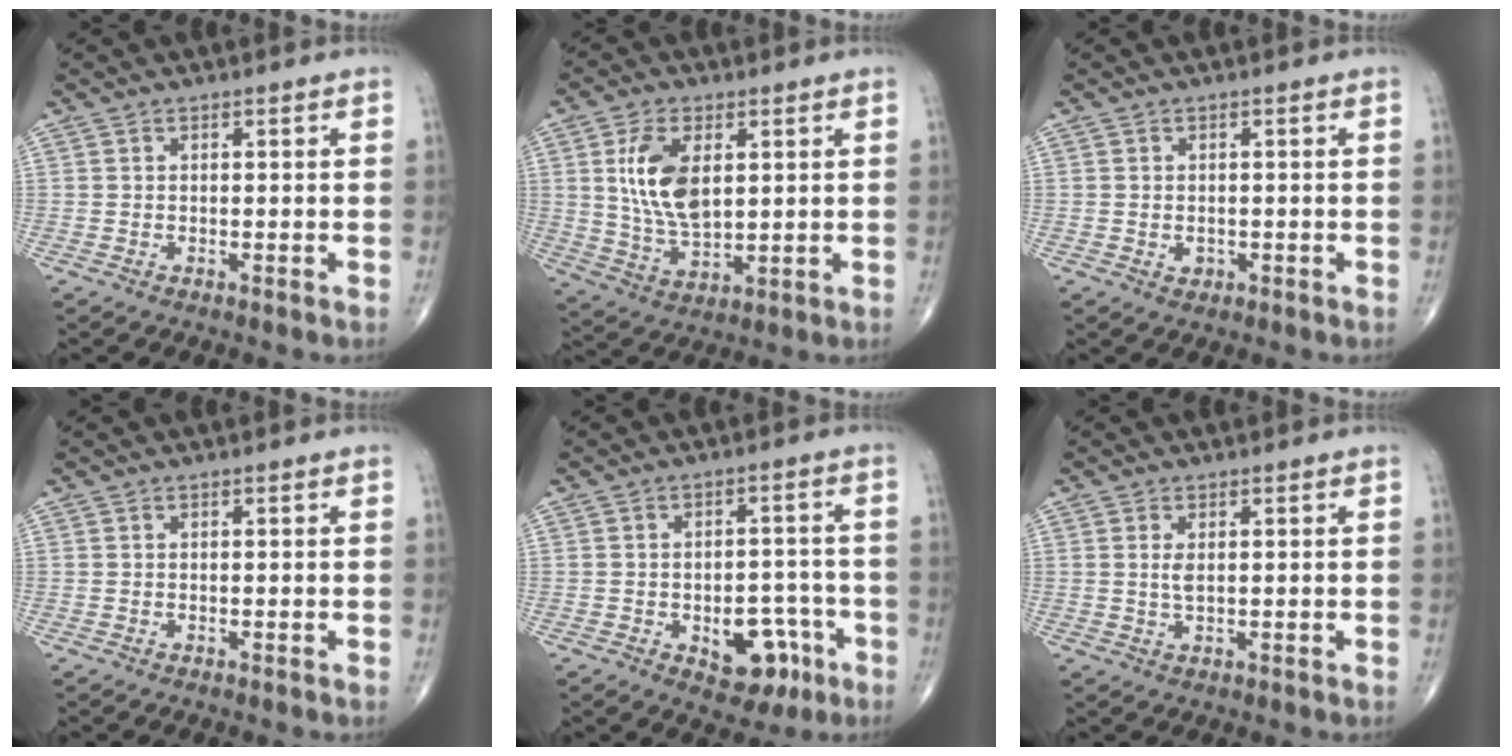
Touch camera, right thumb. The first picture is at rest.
{"total": 11.5, "force": [2.7, 6.3, 9.3], "torque": [-0.171, -0.016, 0.058]}
{"total": 1.3, "force": [-0.3, 1.1, 0.7], "torque": [-0.006, 0.002, 0.001]}
{"total": 0.0}
{"total": 9.7, "force": [-4.1, 5.9, 6.5], "torque": [-0.052, 0.034, -0.045]}
{"total": 2.1, "force": [0.4, 0.9, 1.8], "torque": [-0.037, -0.003, 0.011]}